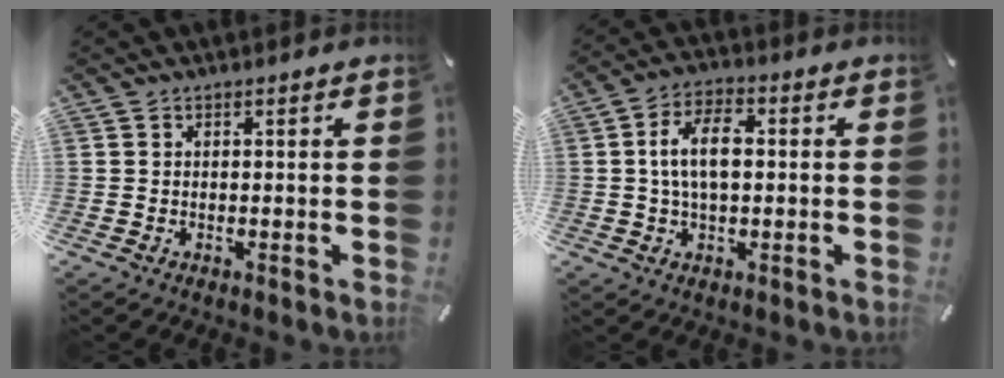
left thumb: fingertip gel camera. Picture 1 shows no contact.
{"total": 9.4, "force": [0.4, 5.2, 7.8], "torque": [-0.156, 0.008, 0.004]}